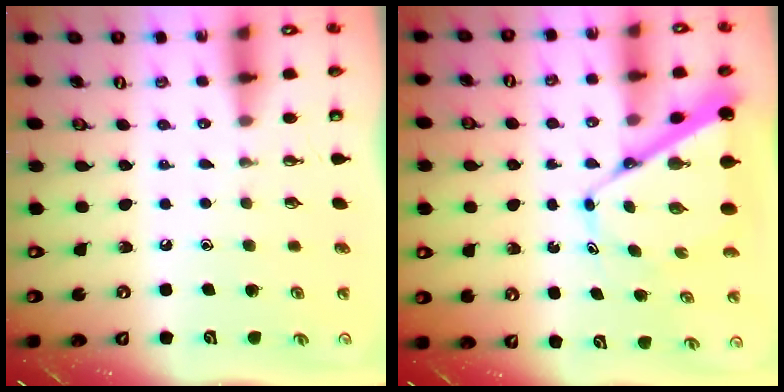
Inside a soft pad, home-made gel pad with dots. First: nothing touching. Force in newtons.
{"total": 10.2, "press": 10.2, "slide": 1.0}